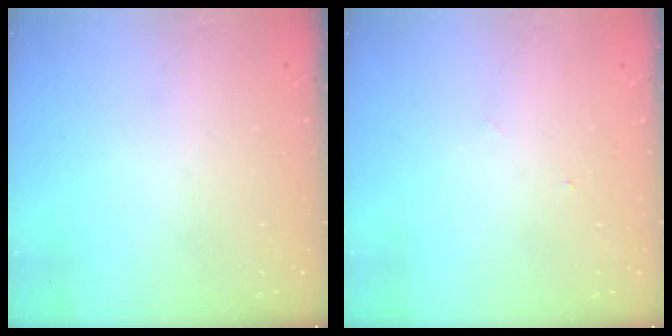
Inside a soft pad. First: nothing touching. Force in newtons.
{"total": 2.8, "press": 2.8, "slide": 0.3}